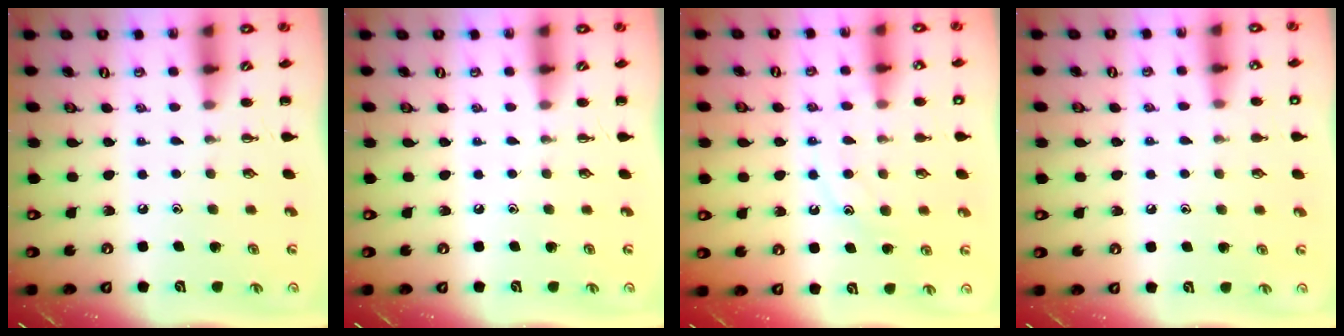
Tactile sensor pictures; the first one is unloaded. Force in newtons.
{"total": 0.0}
{"total": 11.1, "press": 11.1, "slide": 1.0}
{"total": 7.0, "press": 6.7, "slide": 2.0}